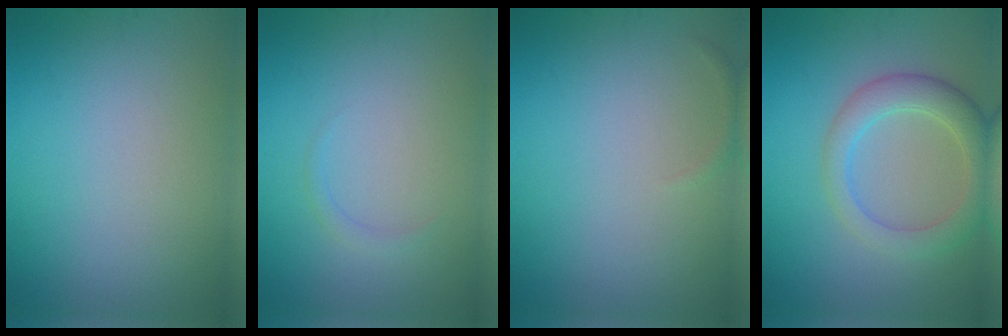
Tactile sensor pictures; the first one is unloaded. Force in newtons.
{"total": 0.8, "press": 0.8, "slide": 0.1}
{"total": 0.6, "press": 0.6, "slide": 0.1}
{"total": 4.4, "press": 4.4, "slide": 0.4}